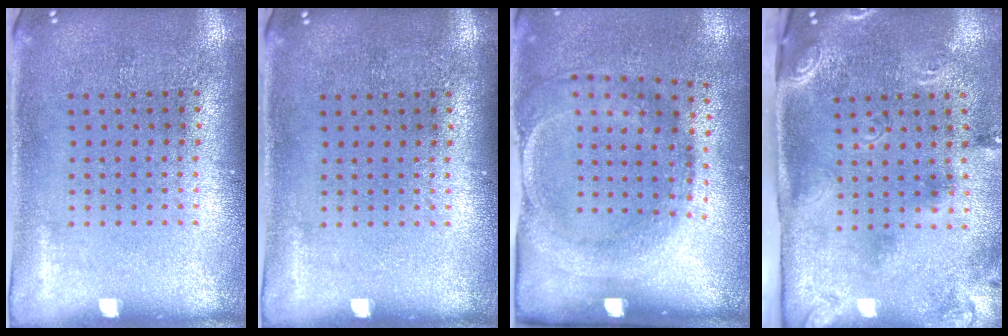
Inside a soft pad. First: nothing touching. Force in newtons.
{"total": 0.0}
{"total": 1.9, "press": 1.2, "slide": 1.5}
{"total": 2.9, "press": 1.8, "slide": 2.3}